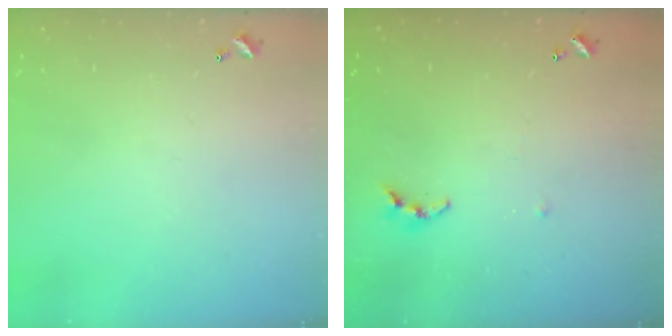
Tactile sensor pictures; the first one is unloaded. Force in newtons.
{"total": 4.3, "press": 4.3, "slide": 0.4}